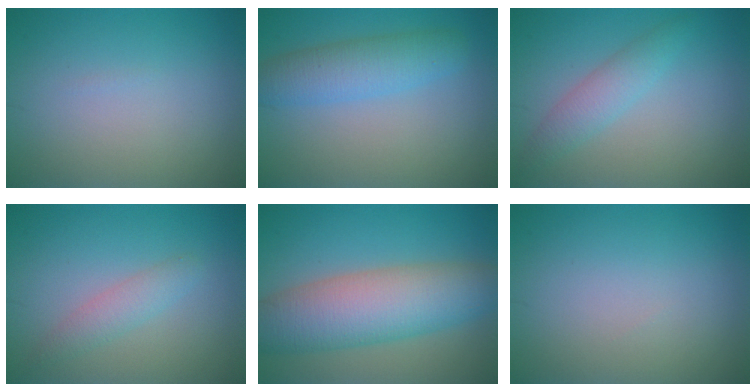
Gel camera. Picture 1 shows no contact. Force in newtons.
{"total": 4.1, "press": 4.1, "slide": 0.2}
{"total": 2.5, "press": 2.5, "slide": 0.1}
{"total": 2.0, "press": 2.0, "slide": 0.1}
{"total": 8.8, "press": 8.8, "slide": 0.4}
{"total": 0.0}